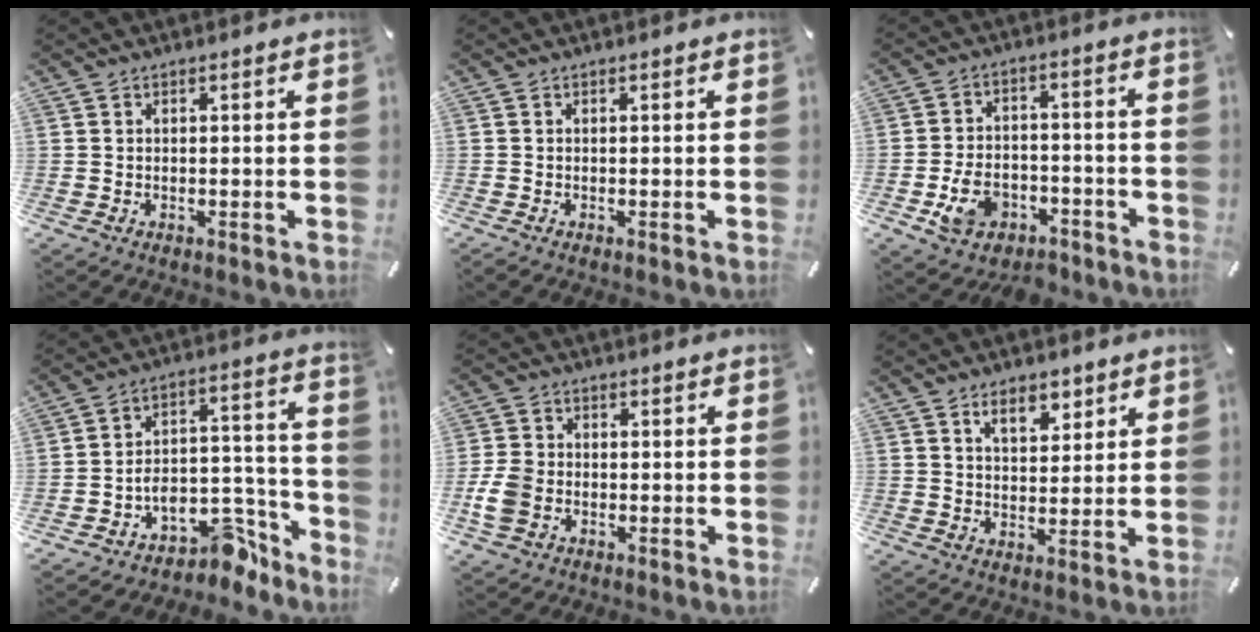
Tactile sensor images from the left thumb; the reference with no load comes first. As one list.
[{"total": 0.0}, {"total": 8.8, "force": [-4.6, 6.1, 4.3], "torque": [-0.089, 0.032, -0.079]}, {"total": 10.5, "force": [-6.1, 7.4, 4.3], "torque": [-0.021, 0.007, -0.100]}, {"total": 6.7, "force": [-1.9, 5.4, 3.5], "torque": [-0.091, 0.008, -0.036]}, {"total": 6.8, "force": [4.3, 3.9, 3.6], "torque": [-0.043, -0.016, 0.072]}]